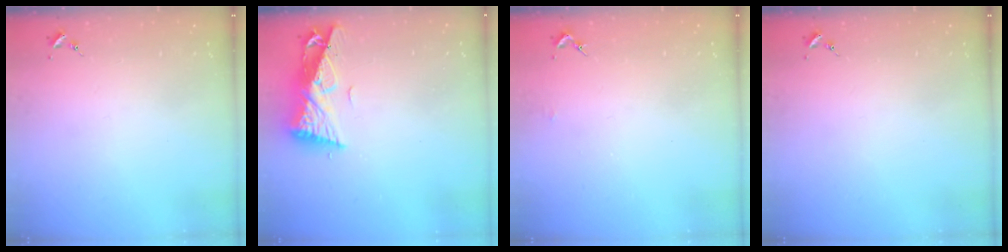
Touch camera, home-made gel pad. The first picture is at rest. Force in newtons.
{"total": 10.1, "press": 10.0, "slide": 1.4}
{"total": 1.4, "press": 1.4, "slide": 0.1}
{"total": 0.0}